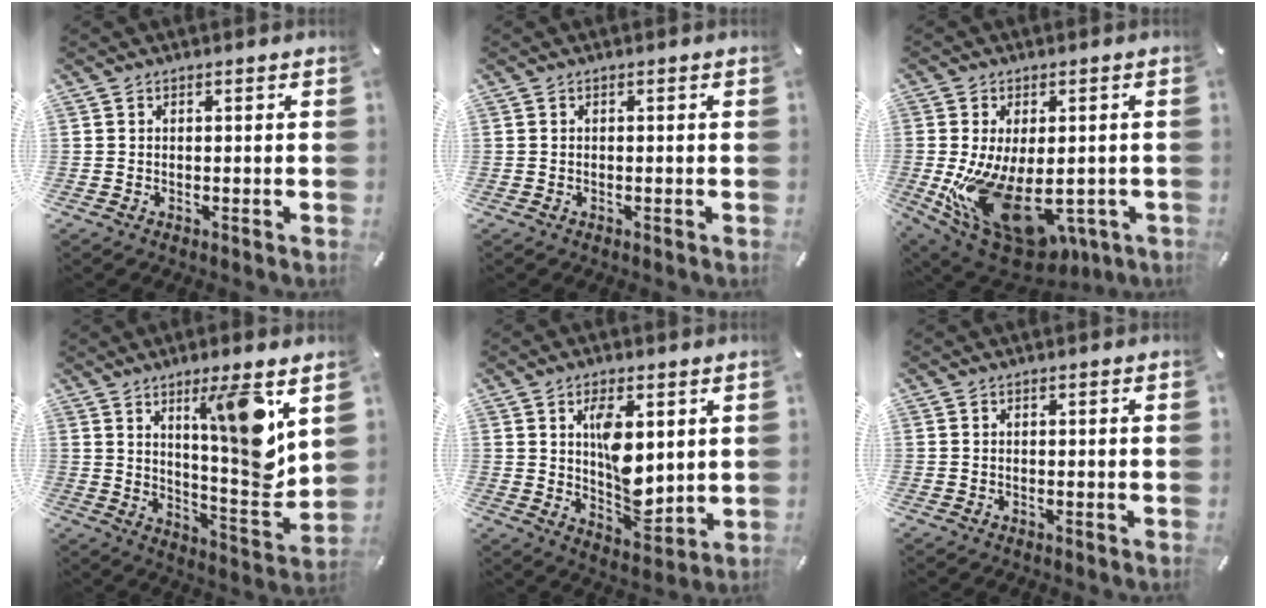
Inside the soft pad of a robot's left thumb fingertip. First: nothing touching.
{"total": 0.0}
{"total": 18.8, "force": [-3.3, 11.4, 14.6], "torque": [-0.256, -0.013, -0.032]}
{"total": 15.5, "force": [7.5, 2.2, 13.3], "torque": [-0.193, -0.059, 0.113]}
{"total": 10.7, "force": [2.5, 6.2, 8.4], "torque": [-0.135, -0.017, 0.039]}
{"total": 0.0}